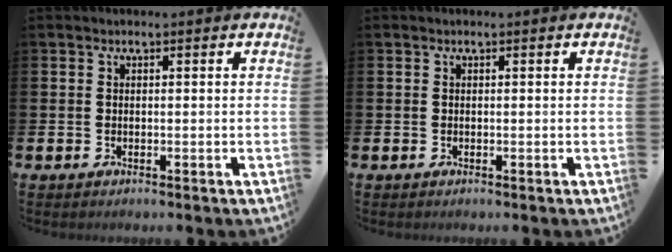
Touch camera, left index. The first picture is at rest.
{"total": 0.0}